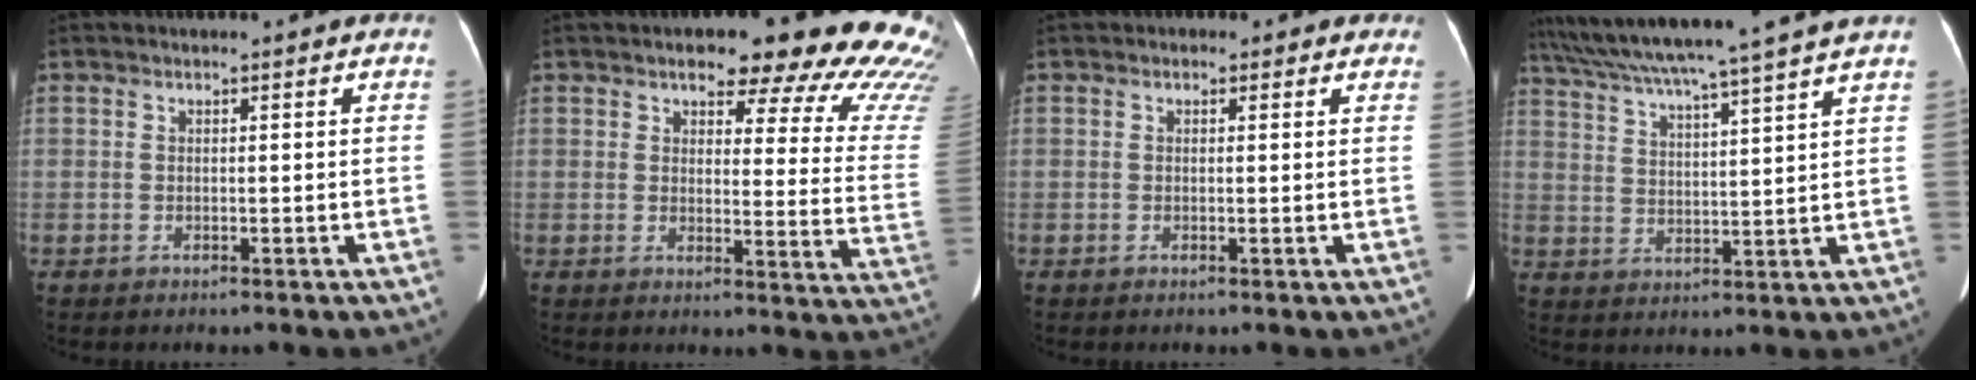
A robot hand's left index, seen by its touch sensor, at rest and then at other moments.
{"total": 20.0, "force": [17.0, 5.7, 8.9], "torque": [-0.074, -0.071, 0.168]}
{"total": 1.4, "force": [0.7, 1.2, 0.2], "torque": [0.009, 0.000, -0.001]}
{"total": 17.8, "force": [15.3, -1.7, 9.0], "torque": [-0.164, 0.004, 0.225]}